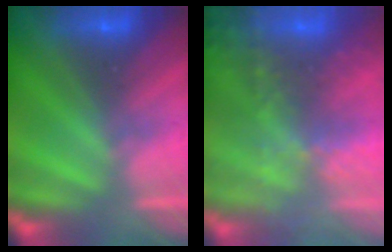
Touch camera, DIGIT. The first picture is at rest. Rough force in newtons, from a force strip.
{"total": 7.8}